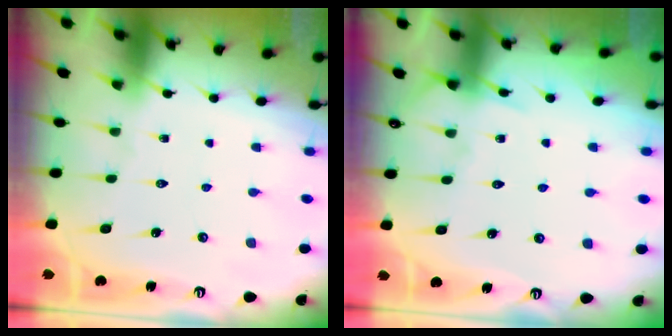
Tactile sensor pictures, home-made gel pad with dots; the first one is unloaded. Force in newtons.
{"total": 4.6, "press": 4.5, "slide": 0.6}